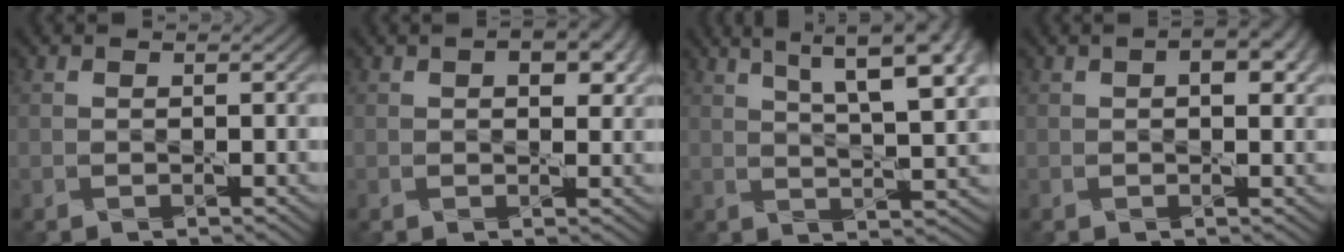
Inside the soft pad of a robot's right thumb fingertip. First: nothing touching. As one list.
[{"total": 4.3, "force": [1.5, 2.3, 3.3], "torque": [-0.047, -0.002, 0.024]}, {"total": 13.7, "force": [7.2, 4.2, 10.9], "torque": [-0.165, 0.019, 0.096]}, {"total": 4.1, "force": [1.3, 2.0, 3.3], "torque": [-0.050, -0.002, 0.021]}]